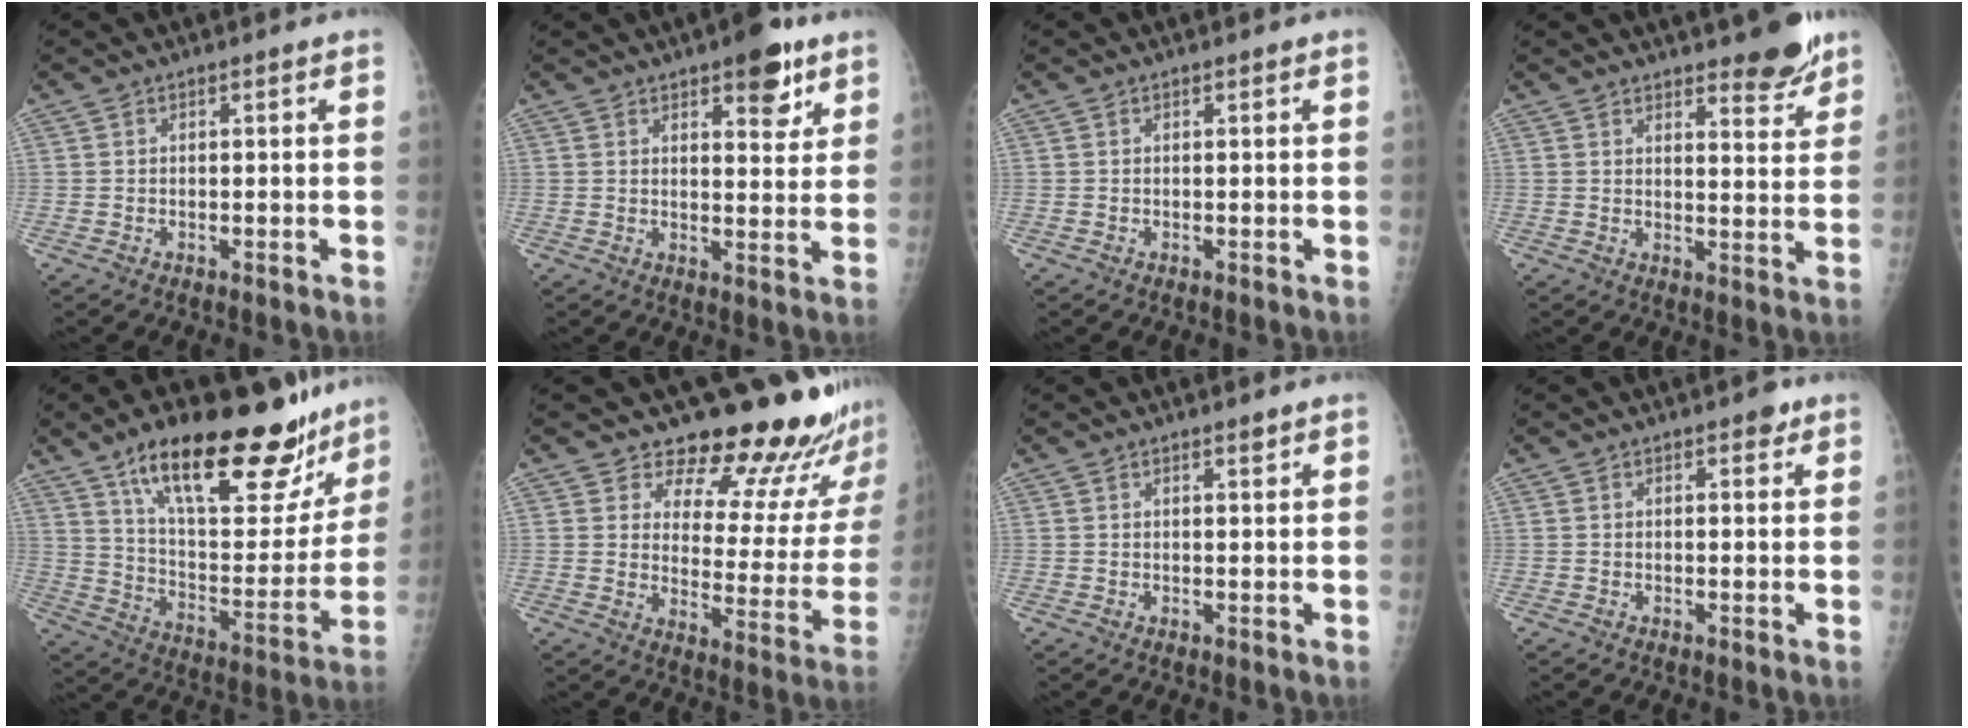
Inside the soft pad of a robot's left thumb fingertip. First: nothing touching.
{"total": 8.2, "force": [5.0, 3.4, 5.7], "torque": [-0.051, -0.024, 0.064]}
{"total": 0.0}
{"total": 6.9, "force": [5.3, 1.9, 3.9], "torque": [-0.028, -0.040, 0.074]}
{"total": 29.4, "force": [19.8, 10.6, 18.9], "torque": [-0.241, -0.062, 0.307]}
{"total": 19.6, "force": [17.8, 5.7, 6.1], "torque": [-0.025, -0.153, 0.215]}
{"total": 1.1, "force": [0.9, 0.2, 0.7], "torque": [-0.008, -0.006, 0.015]}
{"total": 1.9, "force": [1.1, 1.0, 1.1], "torque": [-0.002, -0.003, 0.011]}